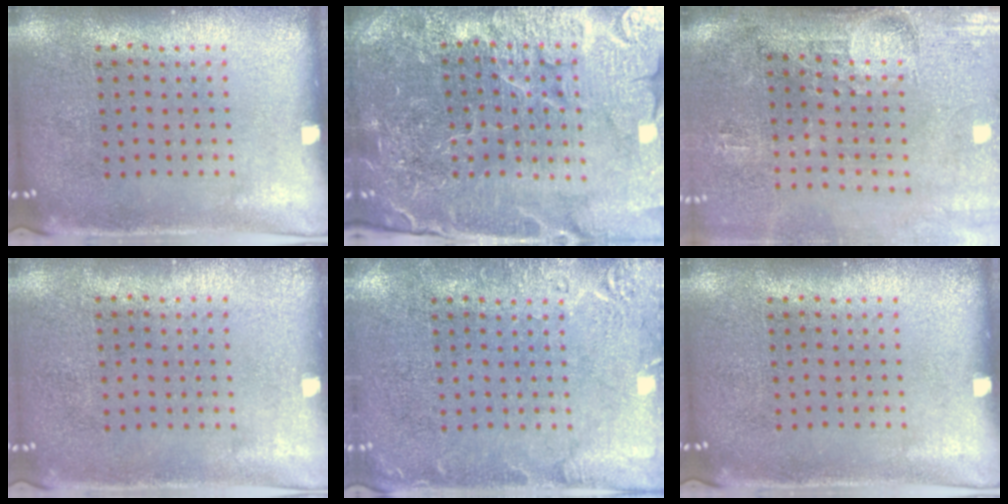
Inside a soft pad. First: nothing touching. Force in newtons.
{"total": 5.8, "press": 5.2, "slide": 2.5}
{"total": 4.6, "press": 3.8, "slide": 2.6}
{"total": 0.0}
{"total": 2.7, "press": 2.7, "slide": 0.5}
{"total": 0.0}